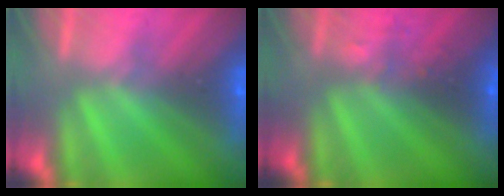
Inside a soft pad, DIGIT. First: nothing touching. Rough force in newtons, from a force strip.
{"total": 2.9}